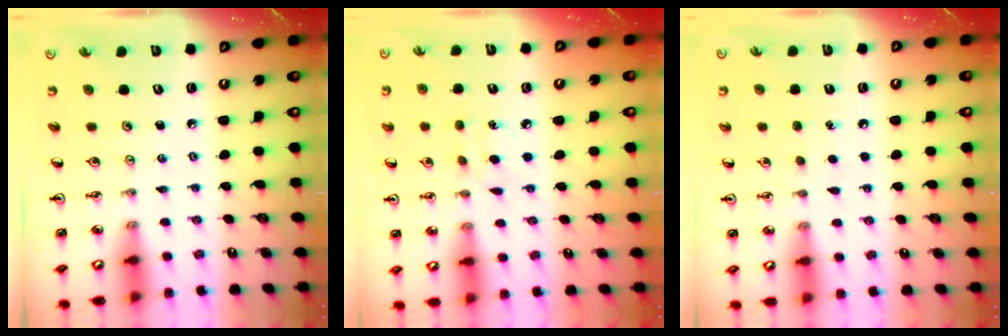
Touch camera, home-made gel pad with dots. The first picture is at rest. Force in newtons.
{"total": 5.4, "press": 5.3, "slide": 0.6}
{"total": 4.7, "press": 4.6, "slide": 0.5}